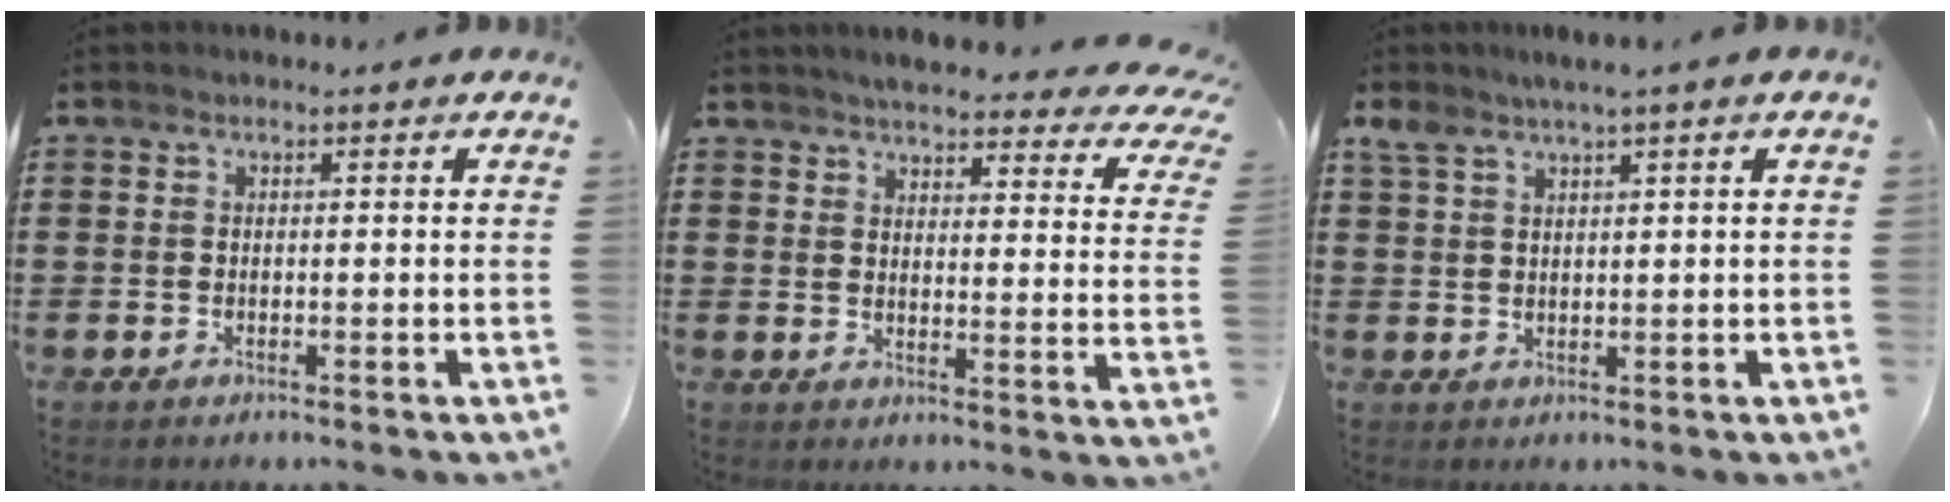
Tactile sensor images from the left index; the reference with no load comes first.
{"total": 4.7, "force": [4.3, 0.3, 2.1], "torque": [-0.051, -0.028, 0.071]}
{"total": 2.7, "force": [1.6, 0.3, 2.1], "torque": [-0.046, 0.000, 0.028]}